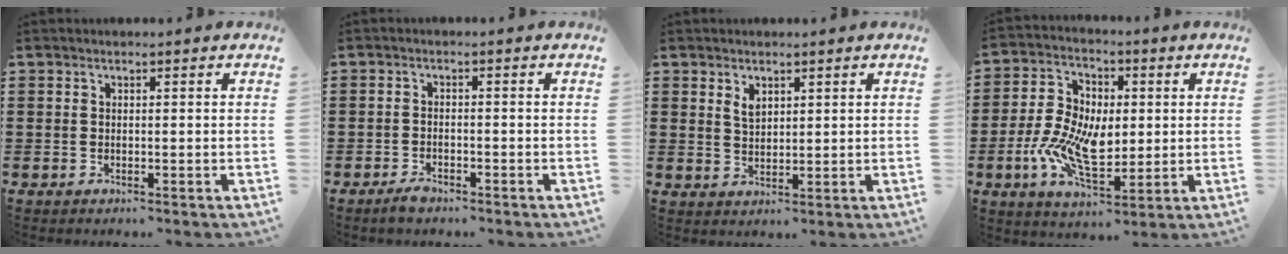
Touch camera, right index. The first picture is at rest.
{"total": 1.8, "force": [-1.4, 0.7, 0.9], "torque": [-0.018, 0.002, -0.027]}
{"total": 2.3, "force": [1.4, 1.3, 1.2], "torque": [-0.028, 0.003, 0.027]}
{"total": 10.4, "force": [-1.4, 6.6, 7.9], "torque": [-0.182, 0.010, -0.028]}